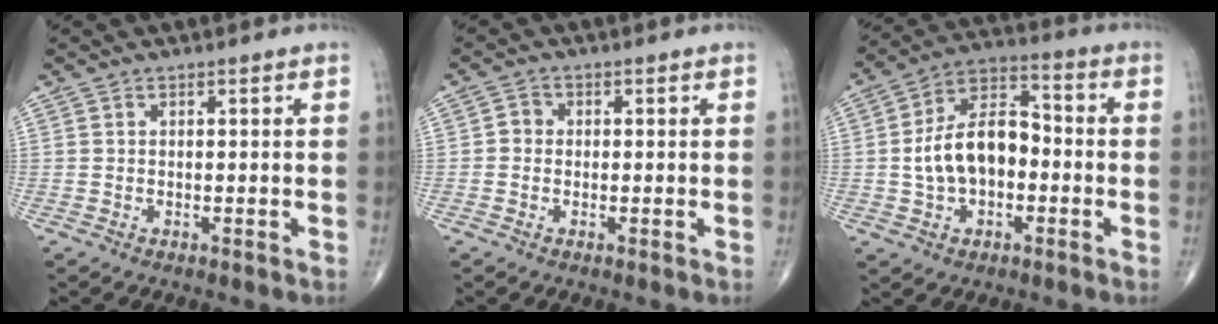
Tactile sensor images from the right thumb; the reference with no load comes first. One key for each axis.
{"total": 1.9, "fx": -0.2, "fy": 1.7, "fz": 0.8, "tx": 0.000, "ty": 0.006, "tz": -0.010}
{"total": 13.0, "fx": -1.4, "fy": 8.1, "fz": 10.1, "tx": -0.166, "ty": 0.039, "tz": -0.032}